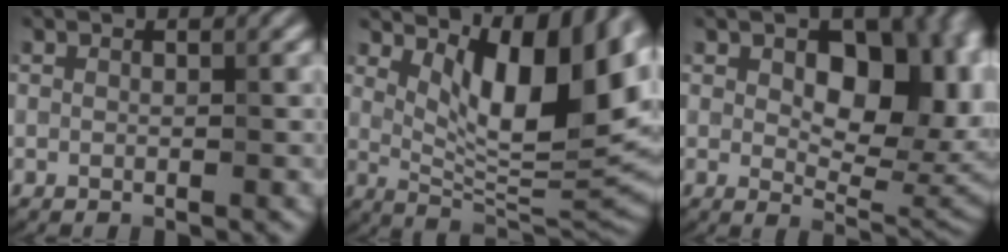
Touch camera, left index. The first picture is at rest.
{"total": 11.5, "force": [4.3, 4.2, 9.8], "torque": [-0.141, -0.008, 0.077]}
{"total": 12.3, "force": [2.6, 7.0, 9.7], "torque": [-0.114, -0.009, 0.047]}